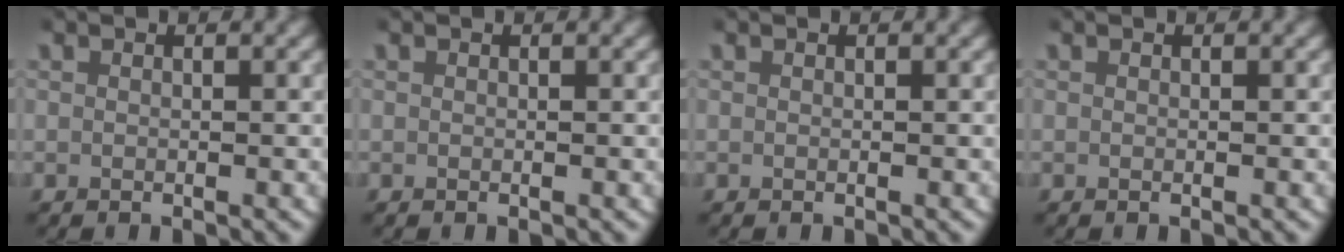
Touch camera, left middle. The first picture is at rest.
{"total": 0.0}
{"total": 0.0}
{"total": 0.0}